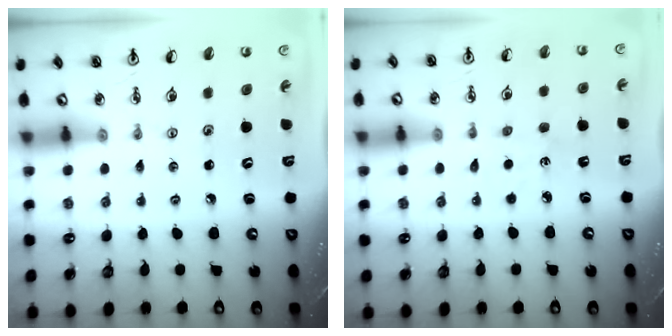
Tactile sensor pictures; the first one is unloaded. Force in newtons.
{"total": 2.9, "press": 2.9, "slide": 0.4}